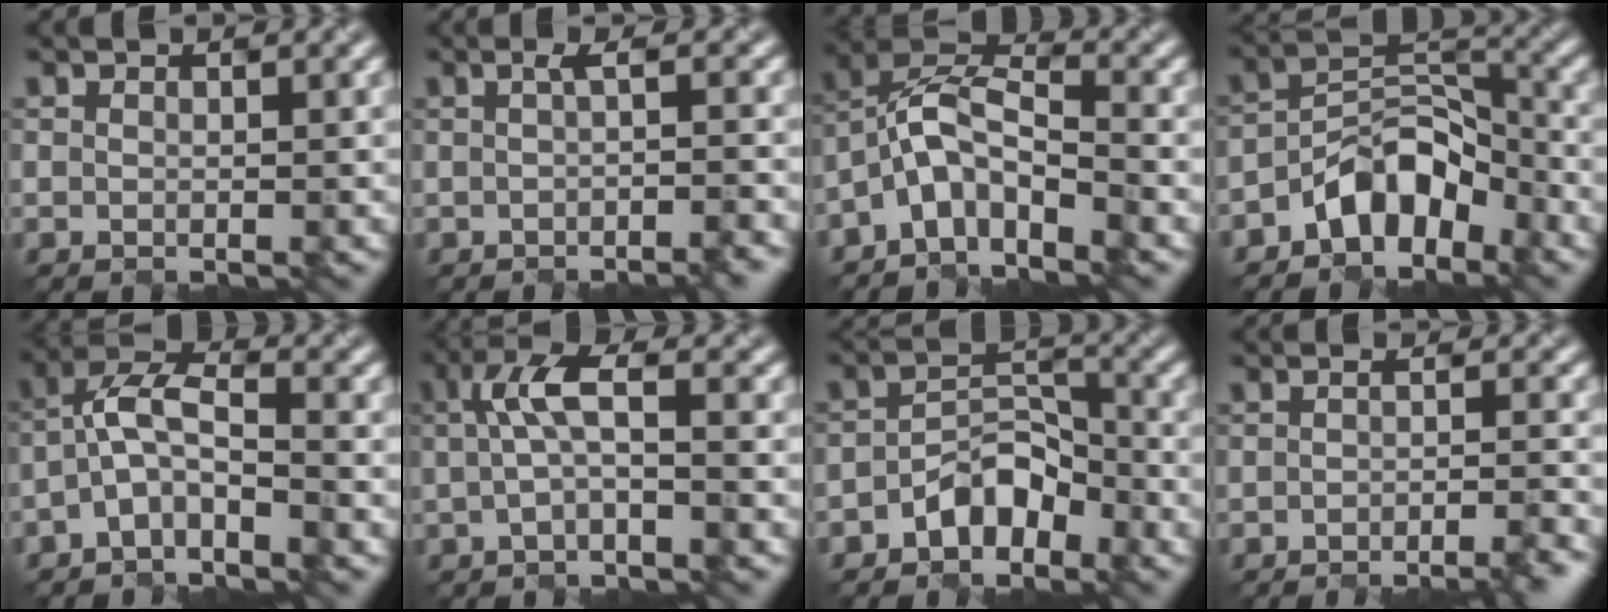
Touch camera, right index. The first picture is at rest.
{"total": 3.5, "force": [-0.9, 0.9, 3.3], "torque": [-0.034, 0.002, -0.007]}
{"total": 5.3, "force": [-3.4, 1.8, 3.6], "torque": [-0.069, 0.017, -0.067]}
{"total": 5.0, "force": [-3.5, 2.4, 2.5], "torque": [-0.032, 0.023, -0.064]}
{"total": 4.2, "force": [-2.1, 1.4, 3.3], "torque": [-0.070, 0.018, -0.043]}
{"total": 3.4, "force": [0.1, 0.9, 3.3], "torque": [-0.071, 0.010, 0.005]}
{"total": 3.4, "force": [-2.4, 1.8, 1.6], "torque": [-0.027, 0.018, -0.038]}
{"total": 4.7, "force": [-2.3, 1.2, 3.9], "torque": [-0.029, -0.005, -0.026]}